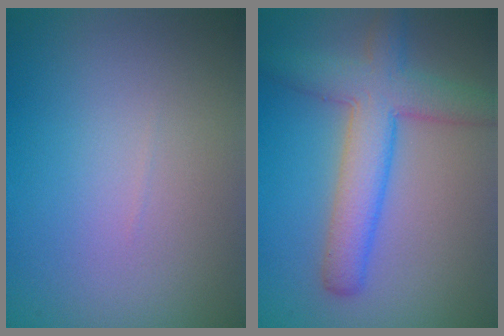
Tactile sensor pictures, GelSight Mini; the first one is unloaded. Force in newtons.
{"total": 6.1, "press": 6.1, "slide": 0.2}